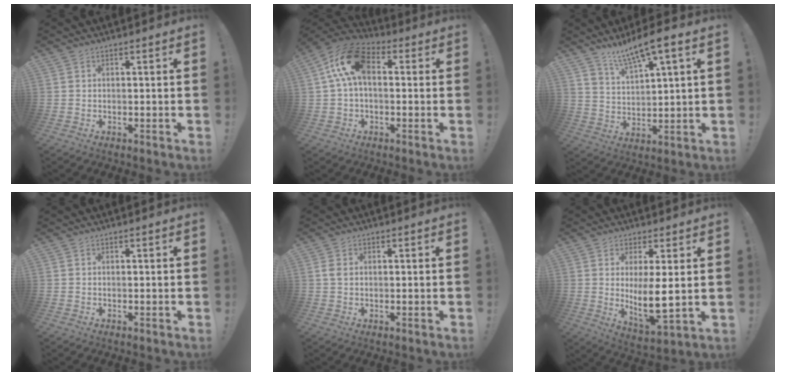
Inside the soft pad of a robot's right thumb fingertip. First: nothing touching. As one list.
[{"total": 13.8, "force": [3.0, 8.1, 10.8], "torque": [-0.208, 0.004, 0.054]}, {"total": 9.4, "force": [7.5, 1.2, 5.6], "torque": [-0.098, -0.047, 0.128]}, {"total": 0.0}, {"total": 2.1, "force": [0.5, 1.4, 1.5], "torque": [-0.024, 0.003, 0.008]}, {"total": 9.9, "force": [1.6, 3.2, 9.2], "torque": [-0.147, -0.034, 0.030]}]